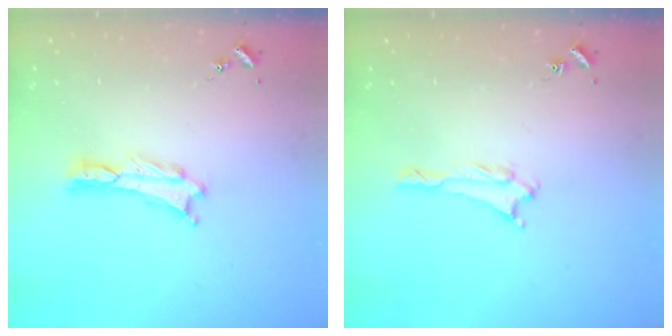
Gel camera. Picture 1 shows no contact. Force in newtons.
{"total": 1.6, "press": 1.6, "slide": 0.1}